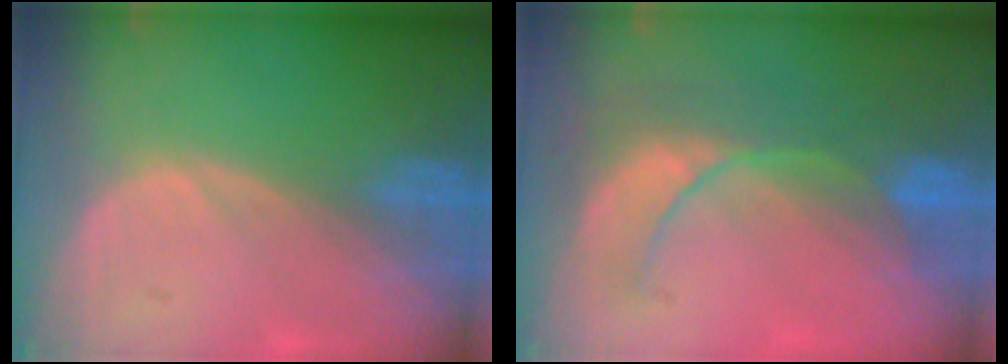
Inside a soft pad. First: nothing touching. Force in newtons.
{"total": 8.5, "press": 7.9, "slide": 3.3}